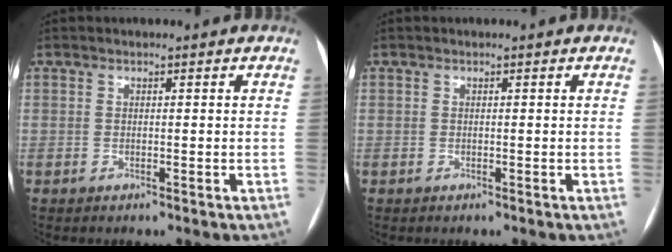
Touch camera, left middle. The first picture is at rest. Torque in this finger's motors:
{"motor_torque": [0.00, -0.01, 0.00, 0.00]}